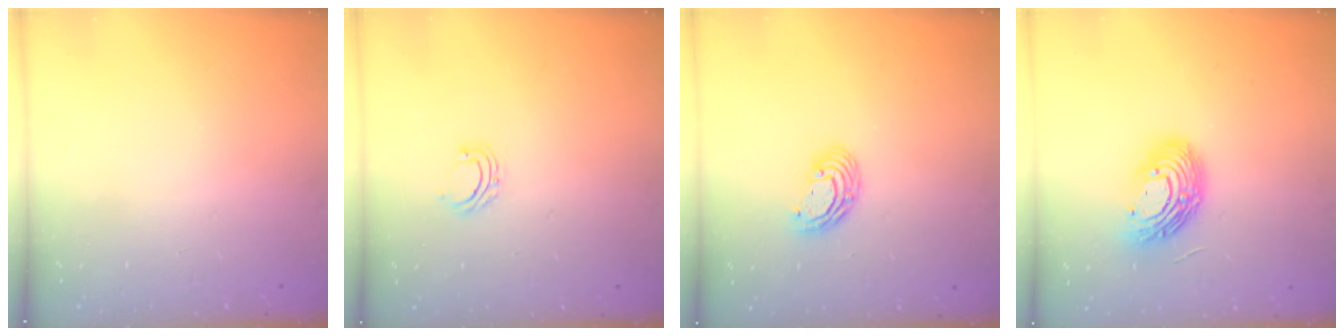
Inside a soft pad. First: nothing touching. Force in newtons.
{"total": 4.1, "press": 4.0, "slide": 0.6}
{"total": 7.8, "press": 7.7, "slide": 1.2}
{"total": 13.7, "press": 13.7, "slide": 0.5}